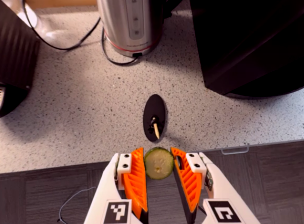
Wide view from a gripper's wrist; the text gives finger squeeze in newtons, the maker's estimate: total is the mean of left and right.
{"total": 7.7, "left": 7.5, "right": 7.9}